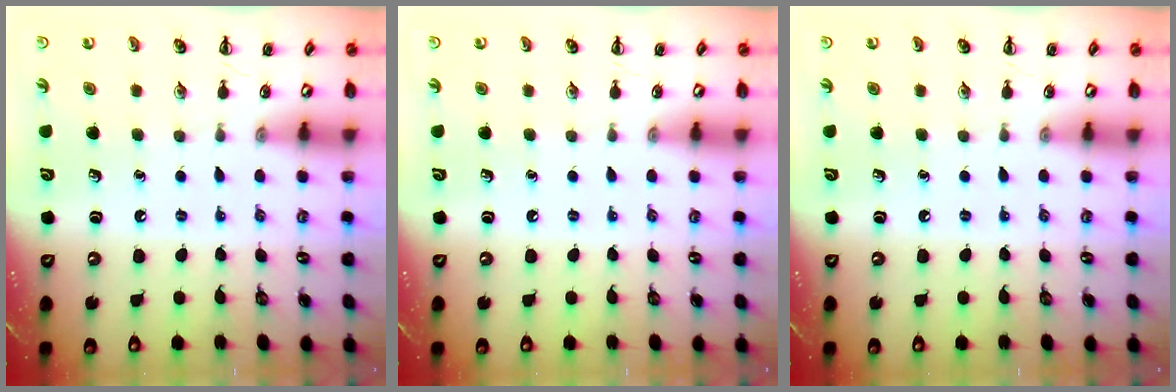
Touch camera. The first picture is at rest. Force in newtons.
{"total": 0.0}
{"total": 0.0}